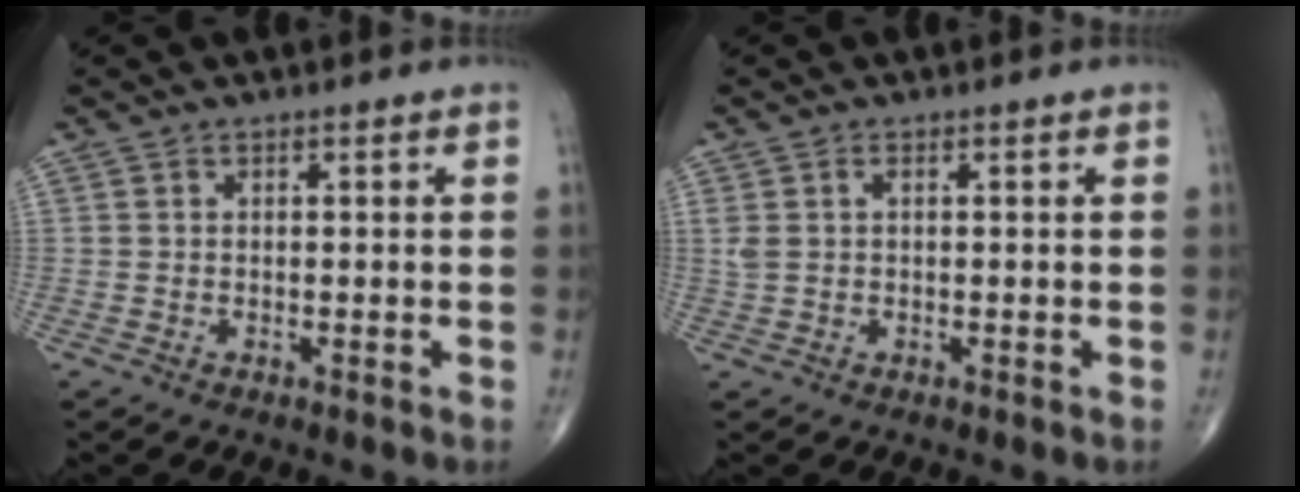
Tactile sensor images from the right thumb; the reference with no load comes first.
{"total": 2.2, "force": [0.5, 1.1, 1.8], "torque": [-0.054, 0.011, 0.014]}